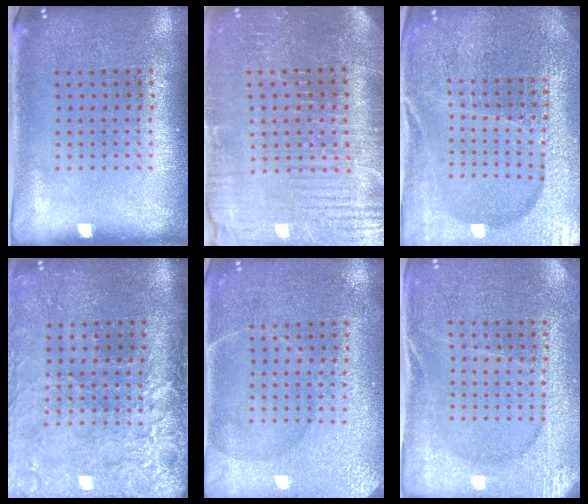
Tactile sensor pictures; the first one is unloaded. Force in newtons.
{"total": 4.5, "press": 4.3, "slide": 1.2}
{"total": 5.5, "press": 5.0, "slide": 2.4}
{"total": 4.3, "press": 3.5, "slide": 2.5}
{"total": 4.3, "press": 4.3, "slide": 0.6}
{"total": 3.0, "press": 2.9, "slide": 0.4}